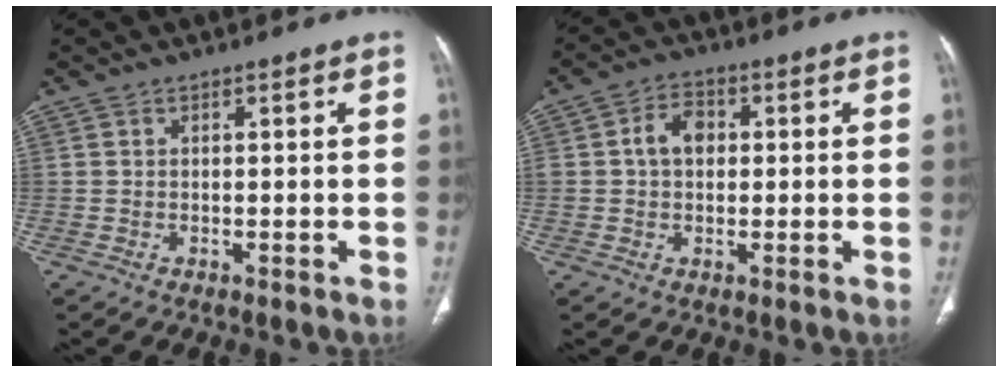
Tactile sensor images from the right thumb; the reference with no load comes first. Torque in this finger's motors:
{"motor_torque": [1.02, 0.97, 0.83, -0.02, 0.04]}